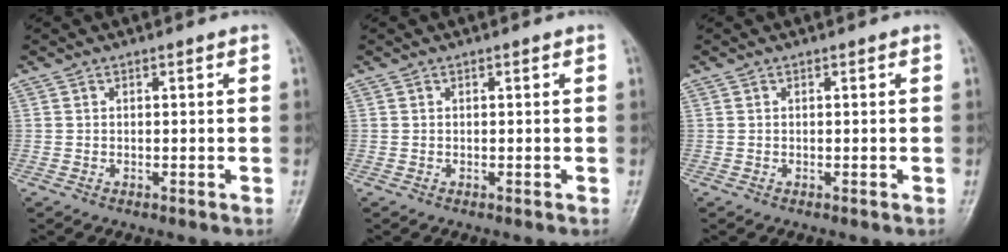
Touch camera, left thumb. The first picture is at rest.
{"total": 0.0}
{"total": 0.0}